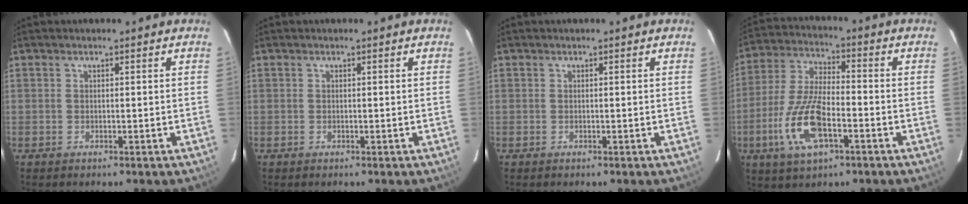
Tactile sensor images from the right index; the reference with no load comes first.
{"total": 0.0}
{"total": 0.0}
{"total": 13.8, "force": [-5.1, 5.3, 11.7], "torque": [-0.254, -0.007, -0.097]}